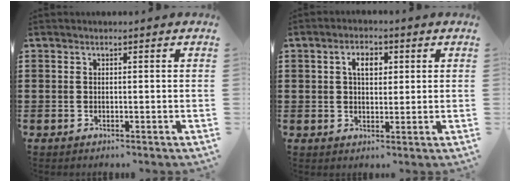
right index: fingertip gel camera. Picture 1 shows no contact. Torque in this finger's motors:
{"motor_torque": [0.21, -0.05, 0.12, 0.07]}